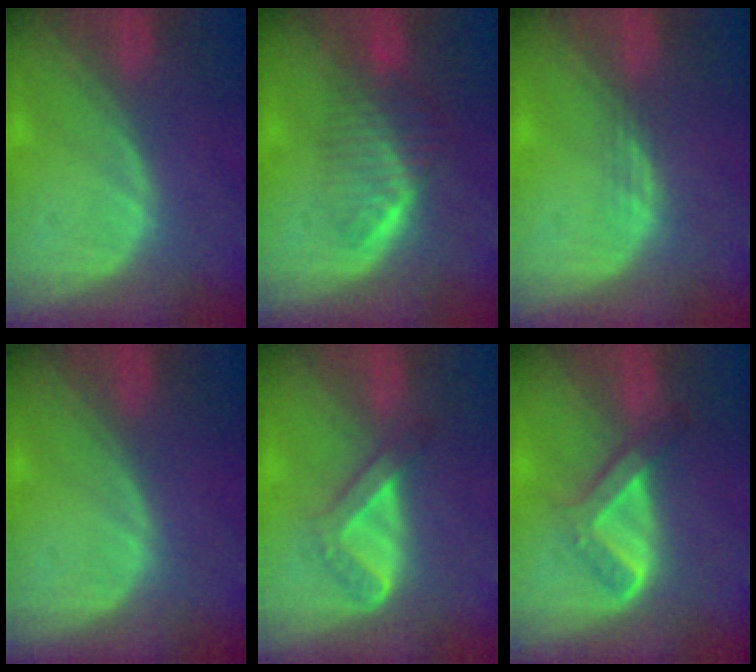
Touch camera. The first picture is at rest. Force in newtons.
{"total": 6.3, "press": 5.7, "slide": 2.8}
{"total": 1.4, "press": 1.1, "slide": 0.9}
{"total": 0.0}
{"total": 4.4, "press": 4.2, "slide": 1.3}
{"total": 5.3, "press": 5.0, "slide": 1.9}